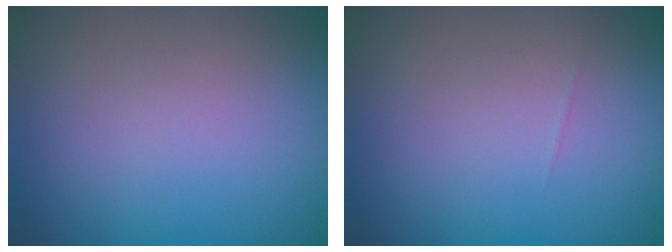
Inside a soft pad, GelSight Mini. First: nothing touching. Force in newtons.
{"total": 0.0}